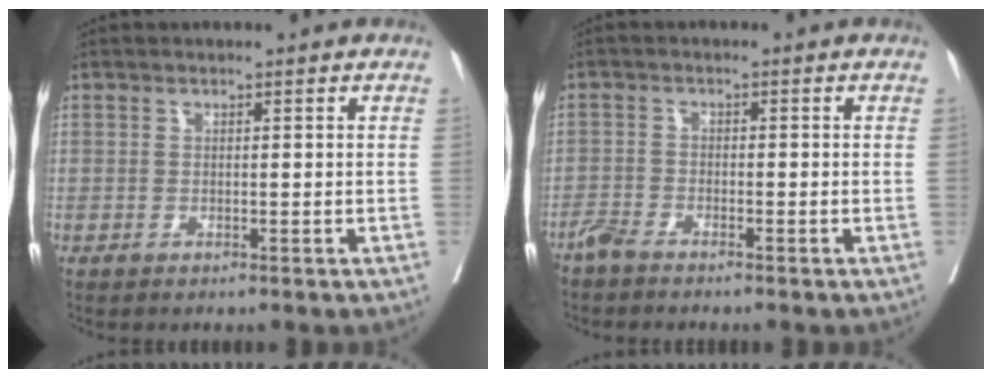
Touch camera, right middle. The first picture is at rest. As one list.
[{"total": 2.3, "force": [-2.1, 0.2, 0.8], "torque": [-0.017, -0.004, -0.046]}]